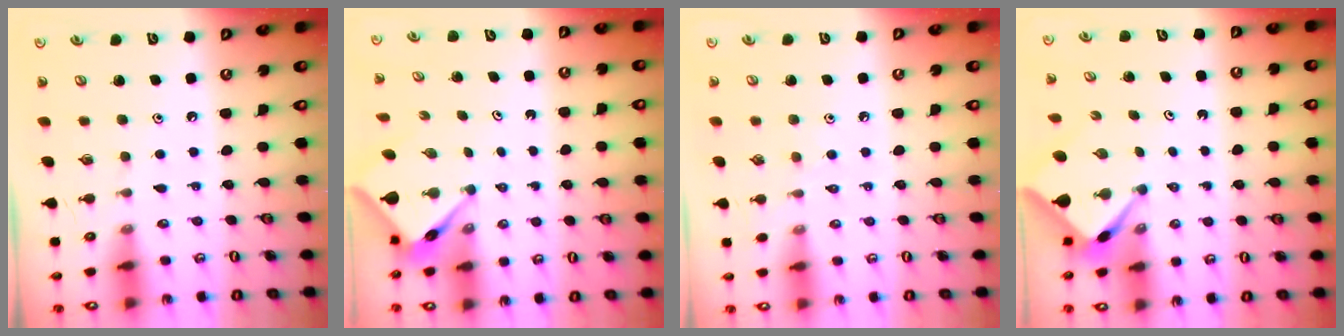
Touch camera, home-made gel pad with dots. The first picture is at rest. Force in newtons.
{"total": 4.0, "press": 3.9, "slide": 0.2}
{"total": 2.4, "press": 2.4, "slide": 0.5}
{"total": 2.7, "press": 2.6, "slide": 0.2}